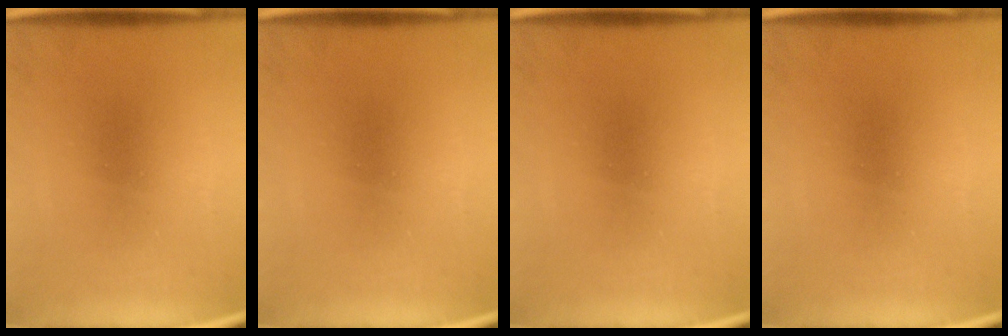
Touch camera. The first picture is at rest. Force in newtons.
{"total": 0.0}
{"total": 0.0}
{"total": 0.0}